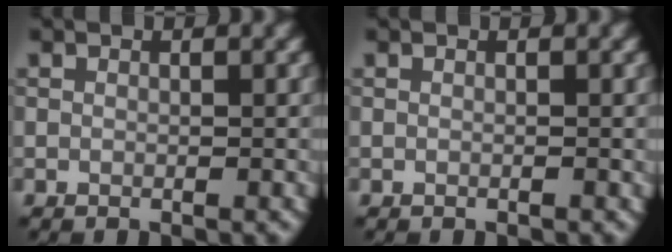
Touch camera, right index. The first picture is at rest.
{"total": 0.0}